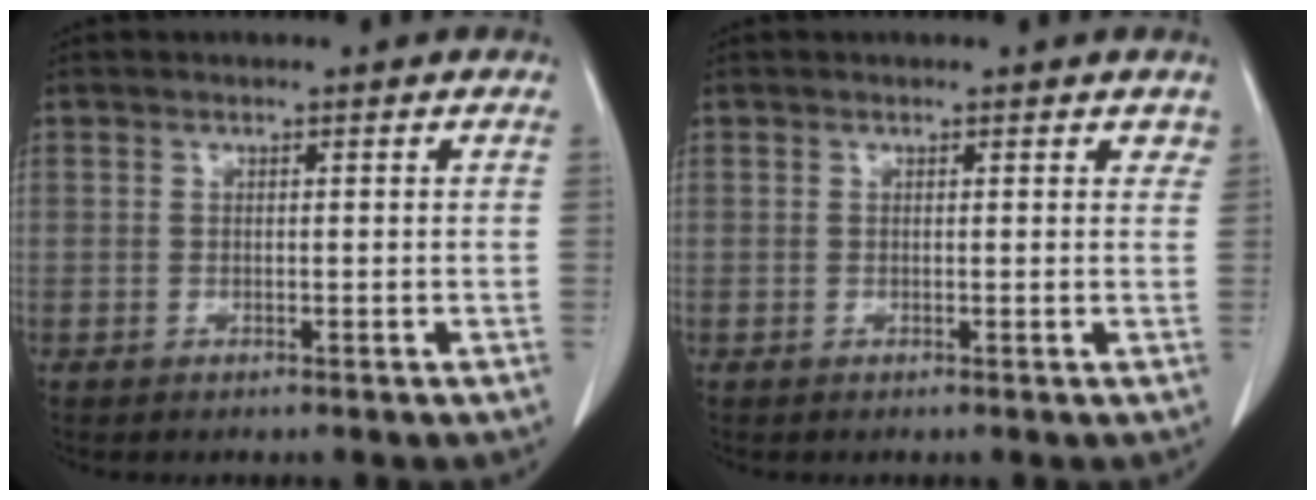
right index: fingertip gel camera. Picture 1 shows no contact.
{"total": 1.6, "force": [1.3, 0.8, 0.6], "torque": [0.005, 0.002, 0.008]}